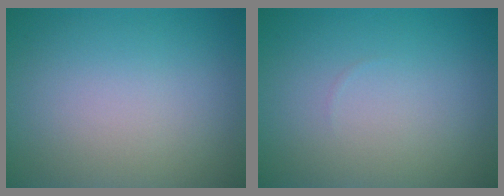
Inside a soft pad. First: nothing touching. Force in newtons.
{"total": 0.0}